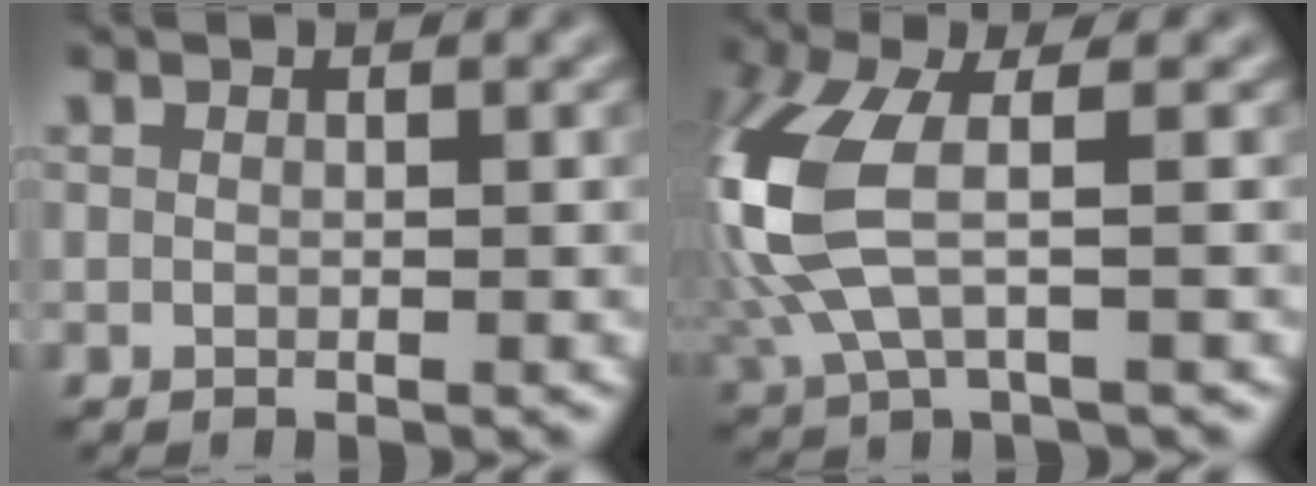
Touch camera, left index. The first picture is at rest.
{"total": 7.5, "force": [-0.3, 2.8, 7.0], "torque": [-0.190, 0.002, -0.012]}